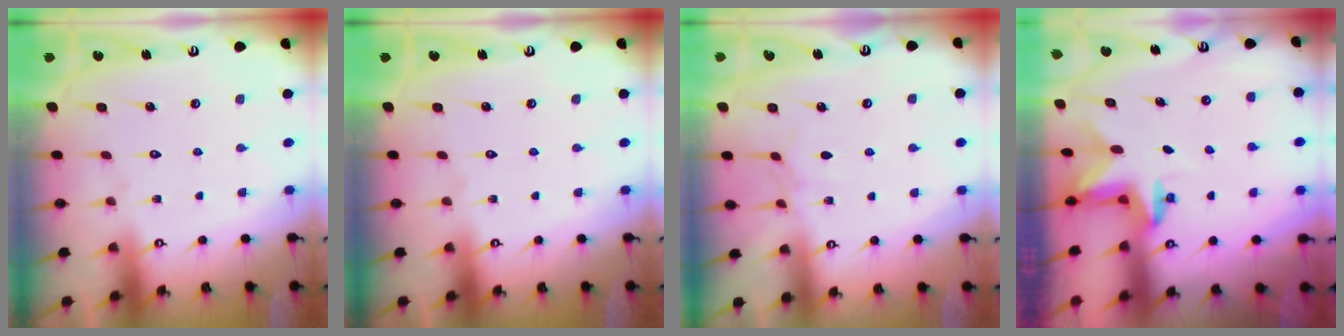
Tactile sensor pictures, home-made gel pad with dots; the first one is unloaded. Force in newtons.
{"total": 0.0}
{"total": 3.2, "press": 3.2, "slide": 0.4}
{"total": 2.4, "press": 2.4, "slide": 0.4}